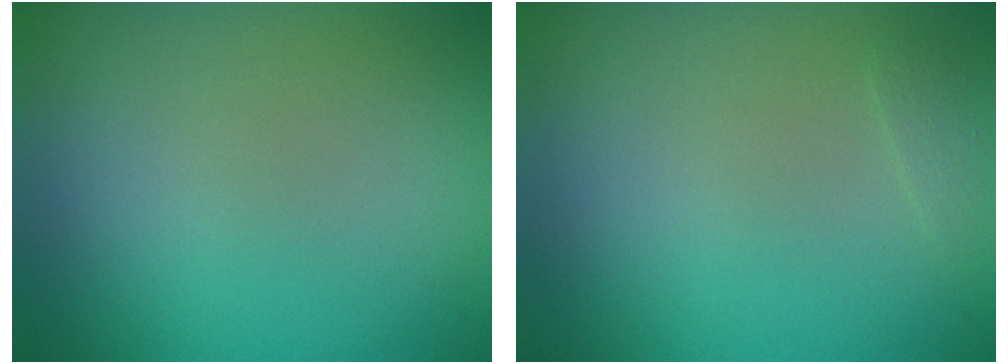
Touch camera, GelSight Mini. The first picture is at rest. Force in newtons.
{"total": 0.5, "press": 0.5, "slide": 0.0}